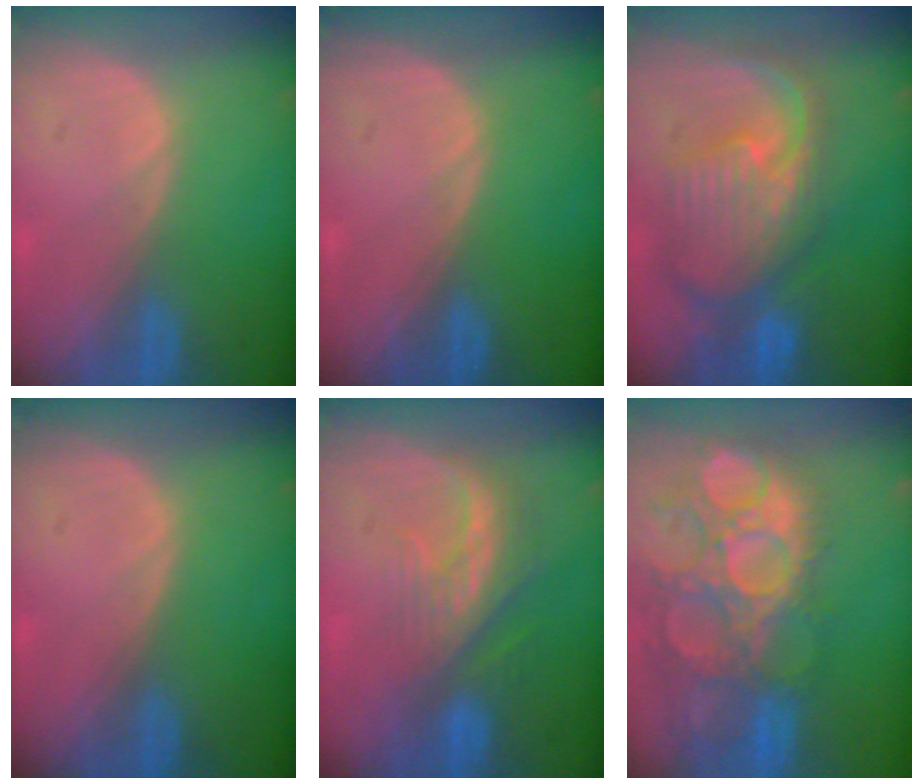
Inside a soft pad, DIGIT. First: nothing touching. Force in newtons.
{"total": 0.0}
{"total": 11.4, "press": 9.9, "slide": 5.7}
{"total": 0.0}
{"total": 8.0, "press": 7.3, "slide": 3.4}
{"total": 15.1, "press": 12.7, "slide": 8.3}